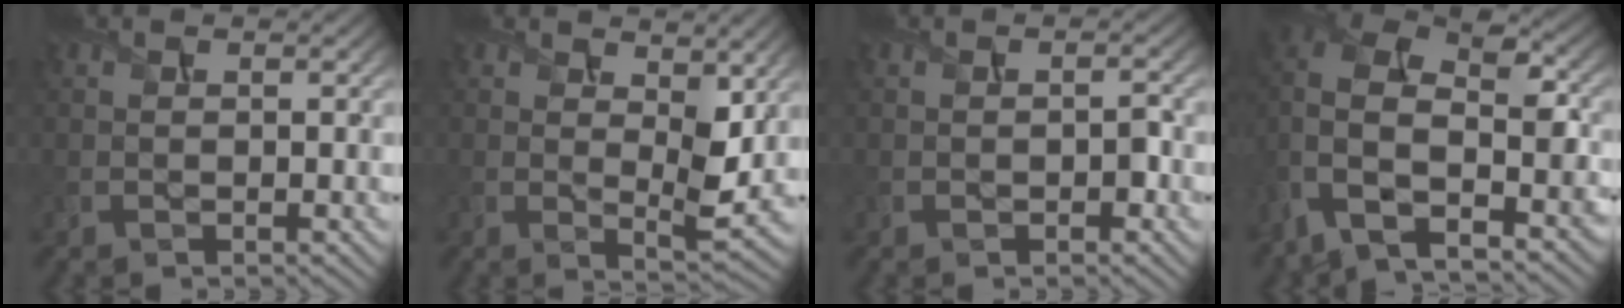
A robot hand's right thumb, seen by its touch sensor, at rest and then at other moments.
{"total": 5.6, "force": [2.4, 2.4, 4.4], "torque": [-0.080, -0.011, 0.041]}
{"total": 1.3, "force": [-0.4, 0.7, 1.0], "torque": [-0.015, 0.000, -0.006]}
{"total": 14.2, "force": [-5.0, 8.5, 10.2], "torque": [-0.227, -0.037, -0.057]}